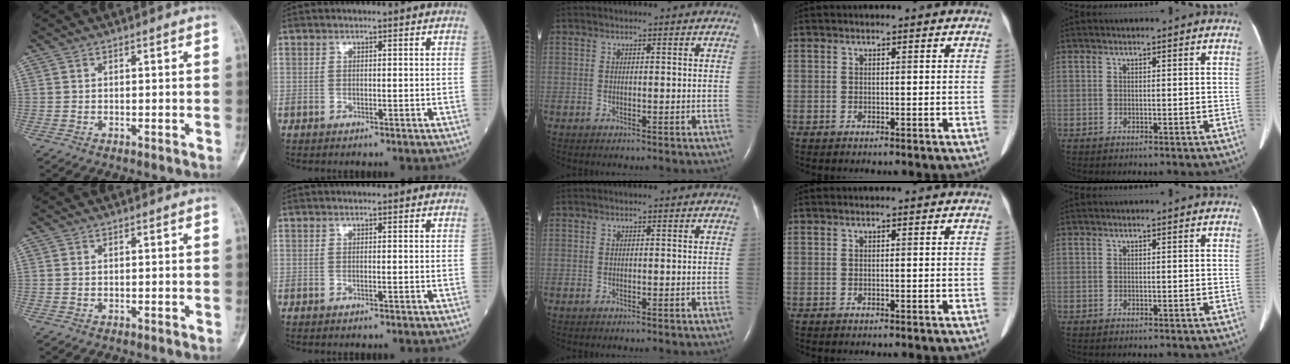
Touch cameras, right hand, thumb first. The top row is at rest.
{}